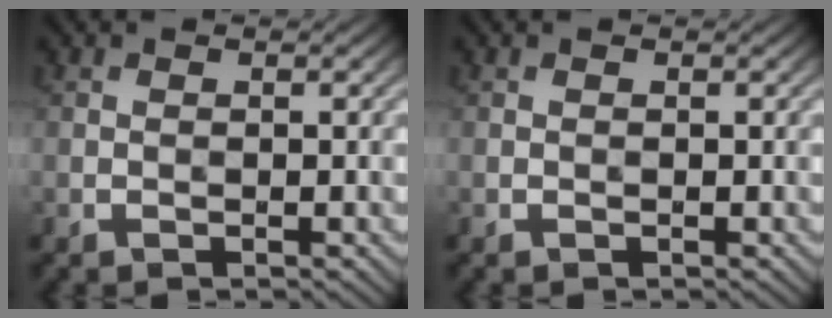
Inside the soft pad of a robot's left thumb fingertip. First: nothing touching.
{"total": 0.0}